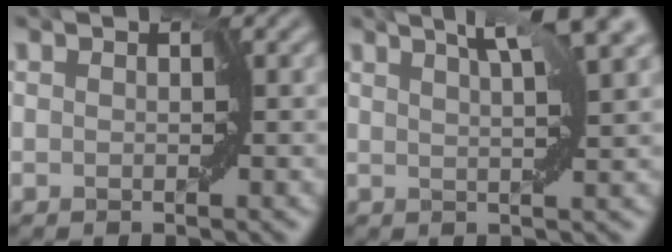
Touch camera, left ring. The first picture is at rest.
{"total": 4.8, "force": [3.4, 0.0, 3.3], "torque": [-0.047, 0.012, 0.053]}